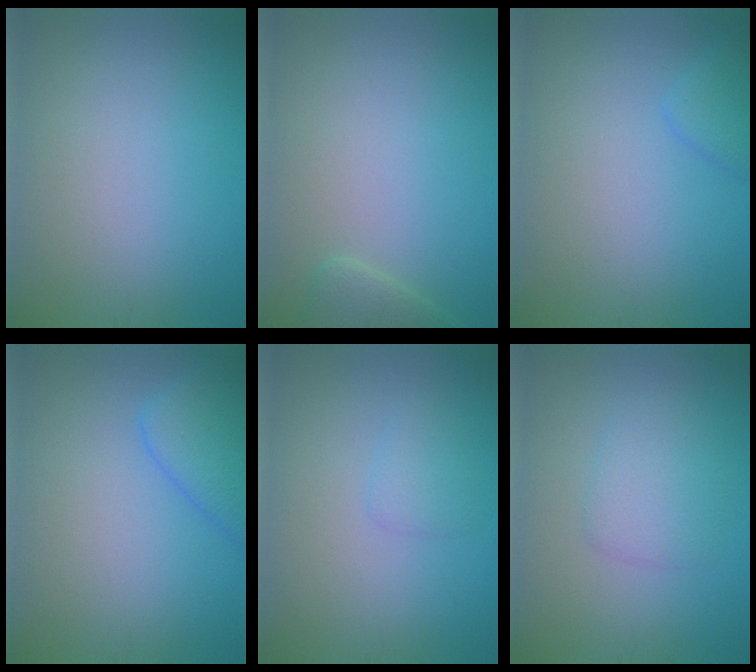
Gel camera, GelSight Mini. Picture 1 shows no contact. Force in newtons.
{"total": 1.9, "press": 1.8, "slide": 0.2}
{"total": 1.5, "press": 1.5, "slide": 0.1}
{"total": 3.5, "press": 3.5, "slide": 0.2}
{"total": 1.1, "press": 1.1, "slide": 0.1}
{"total": 2.3, "press": 2.3, "slide": 0.1}